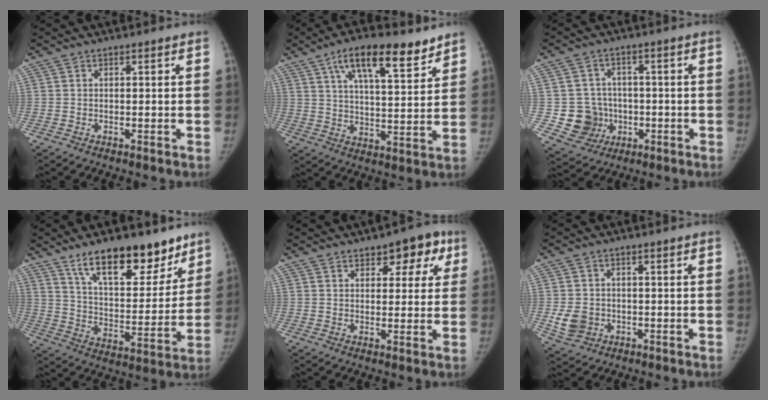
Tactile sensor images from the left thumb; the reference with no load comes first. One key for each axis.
{"total": 14.5, "fx": 9.0, "fy": 5.0, "fz": 10.2, "tx": -0.140, "ty": -0.035, "tz": 0.149}
{"total": 8.6, "fx": -1.3, "fy": 8.2, "fz": 1.9, "tx": -0.001, "ty": 0.014, "tz": -0.013}
{"total": 19.6, "fx": 13.5, "fy": 8.2, "fz": 11.6, "tx": -0.122, "ty": -0.076, "tz": 0.223}
{"total": 8.0, "fx": 4.1, "fy": 4.5, "fz": 5.2, "tx": -0.020, "ty": -0.009, "tz": 0.046}
{"total": 5.5, "fx": -1.1, "fy": 4.7, "fz": 2.7, "tx": -0.041, "ty": 0.003, "tz": -0.009}